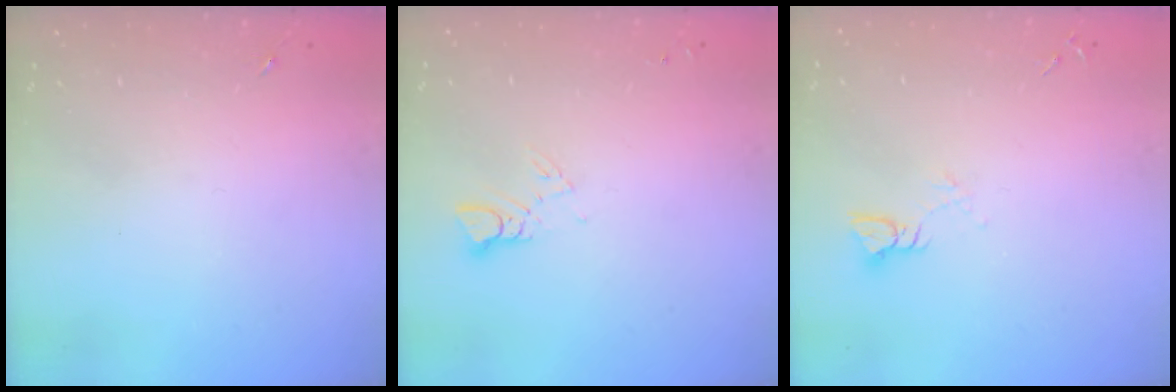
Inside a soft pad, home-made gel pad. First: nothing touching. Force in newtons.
{"total": 2.9, "press": 2.9, "slide": 0.2}
{"total": 3.9, "press": 3.9, "slide": 0.3}